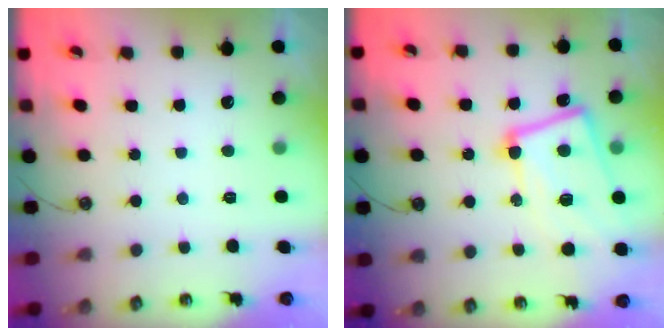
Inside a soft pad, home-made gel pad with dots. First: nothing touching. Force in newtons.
{"total": 12.4, "press": 12.2, "slide": 2.3}